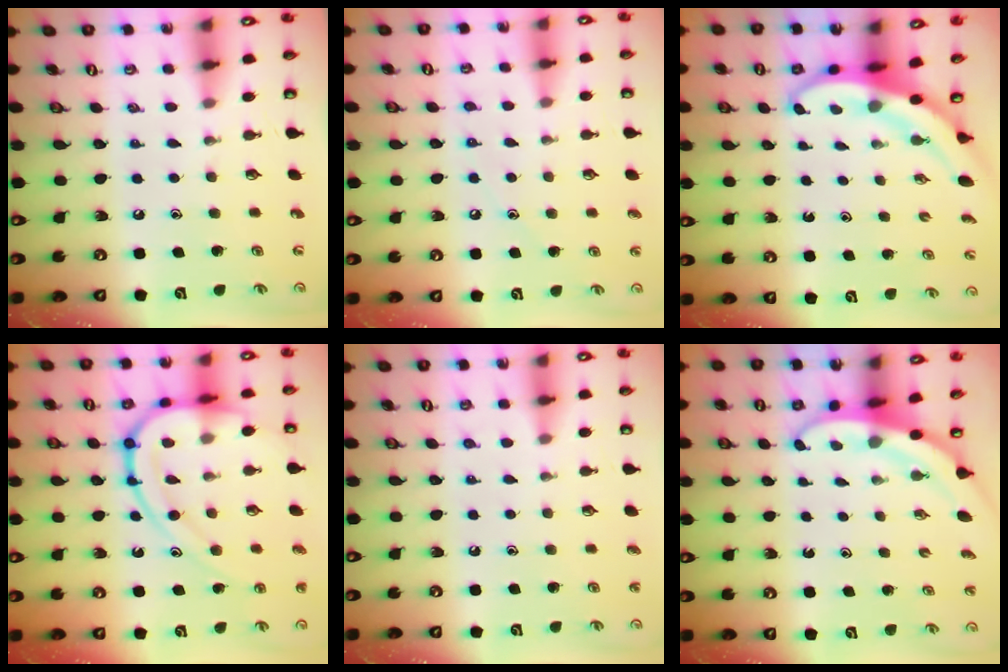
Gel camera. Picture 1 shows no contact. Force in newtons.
{"total": 5.5, "press": 5.5, "slide": 0.7}
{"total": 3.8, "press": 3.8, "slide": 0.2}
{"total": 16.1, "press": 16.0, "slide": 1.3}
{"total": 3.7, "press": 3.6, "slide": 0.4}
{"total": 3.0, "press": 3.0, "slide": 0.1}